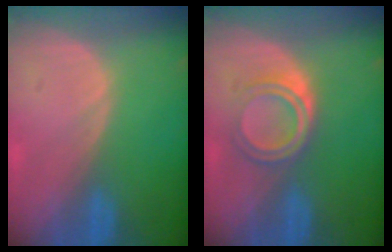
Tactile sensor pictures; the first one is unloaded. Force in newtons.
{"total": 4.7, "press": 4.3, "slide": 2.1}